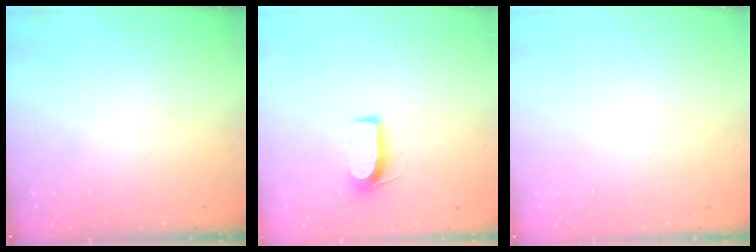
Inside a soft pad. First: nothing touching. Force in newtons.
{"total": 7.9, "press": 7.9, "slide": 0.7}
{"total": 0.0}